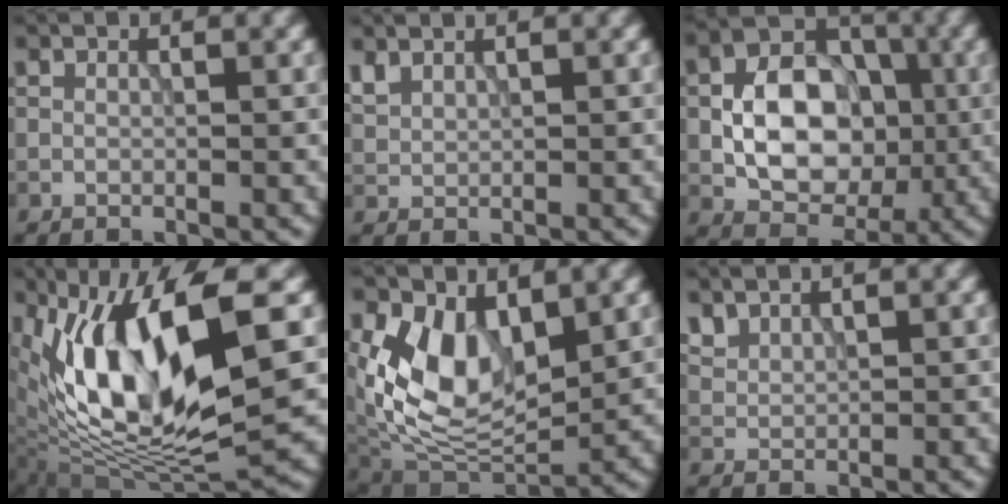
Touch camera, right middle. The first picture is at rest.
{"total": 1.7, "force": [1.4, 0.6, 0.6], "torque": [-0.022, 0.006, 0.038]}
{"total": 7.9, "force": [-1.1, 5.7, 5.4], "torque": [-0.082, 0.009, -0.020]}
{"total": 12.6, "force": [2.8, 4.5, 11.4], "torque": [-0.215, -0.006, 0.057]}
{"total": 8.1, "force": [1.9, 4.9, 6.1], "torque": [-0.121, -0.025, 0.037]}
{"total": 2.0, "force": [1.7, 0.7, 0.7], "torque": [-0.024, 0.004, 0.044]}